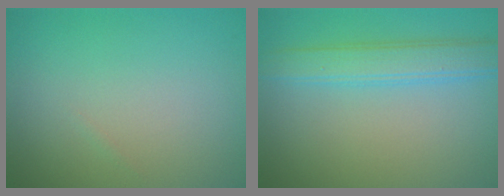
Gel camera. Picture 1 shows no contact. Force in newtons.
{"total": 3.8, "press": 3.8, "slide": 0.1}